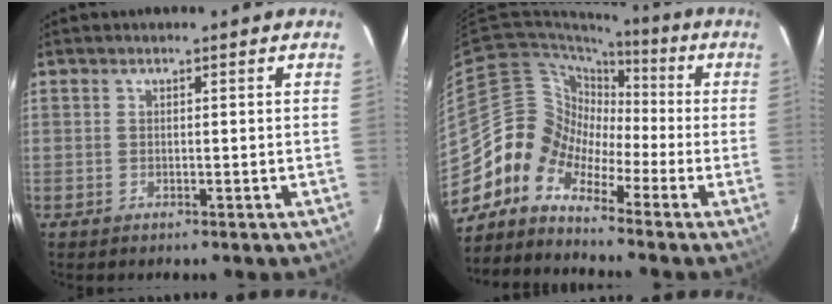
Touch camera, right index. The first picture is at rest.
{"total": 8.2, "force": [-4.3, 6.9, 0.8], "torque": [-0.022, 0.048, -0.120]}